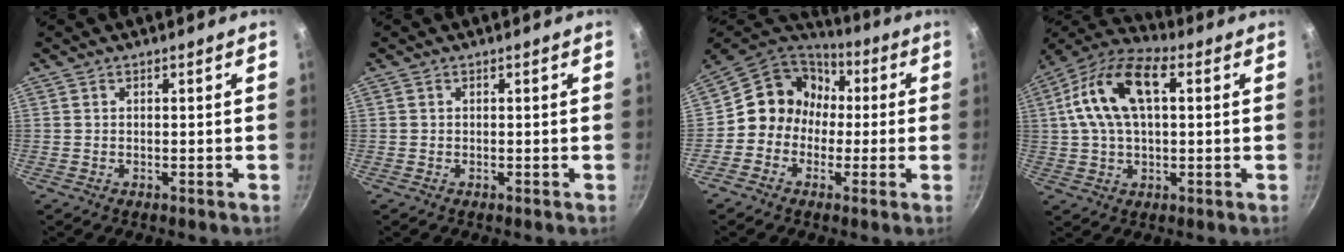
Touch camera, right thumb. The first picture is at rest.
{"total": 0.0}
{"total": 12.2, "force": [0.0, 11.1, 5.0], "torque": [-0.038, 0.042, -0.022]}
{"total": 16.1, "force": [3.5, 8.6, 13.1], "torque": [-0.235, 0.024, 0.048]}